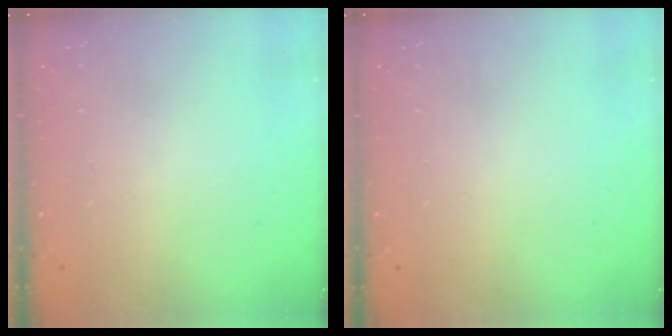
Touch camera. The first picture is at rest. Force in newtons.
{"total": 0.0}